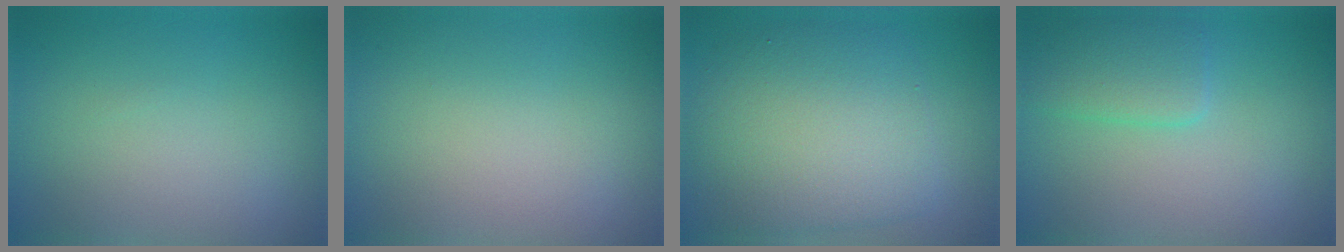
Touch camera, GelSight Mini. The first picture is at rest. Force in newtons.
{"total": 0.0}
{"total": 8.2, "press": 8.2, "slide": 0.3}
{"total": 2.8, "press": 2.8, "slide": 0.1}